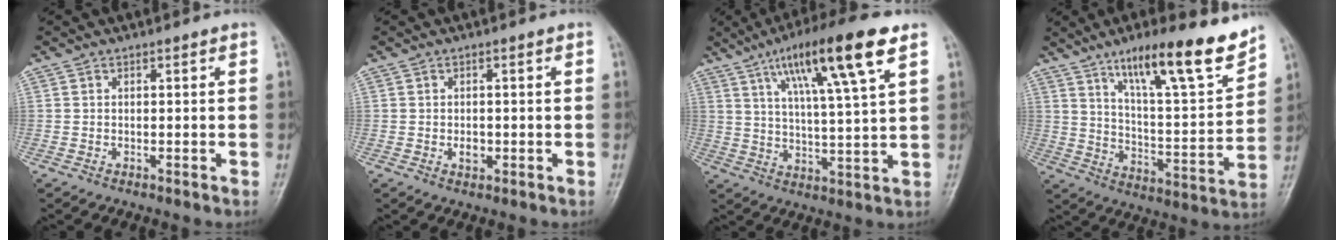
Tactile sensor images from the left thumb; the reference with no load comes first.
{"total": 1.9, "force": [-0.3, 1.4, 1.3], "torque": [-0.016, 0.001, -0.003]}
{"total": 16.3, "force": [8.4, 2.3, 13.8], "torque": [-0.231, -0.019, 0.140]}
{"total": 17.9, "force": [12.5, 3.3, 12.5], "torque": [-0.172, -0.070, 0.205]}